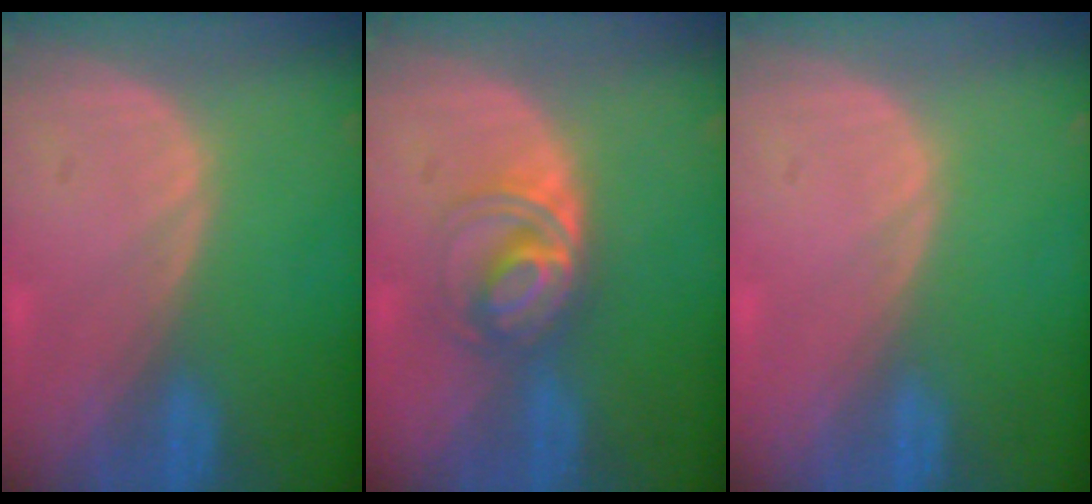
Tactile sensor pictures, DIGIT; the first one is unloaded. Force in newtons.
{"total": 5.6, "press": 5.3, "slide": 1.7}
{"total": 0.0}